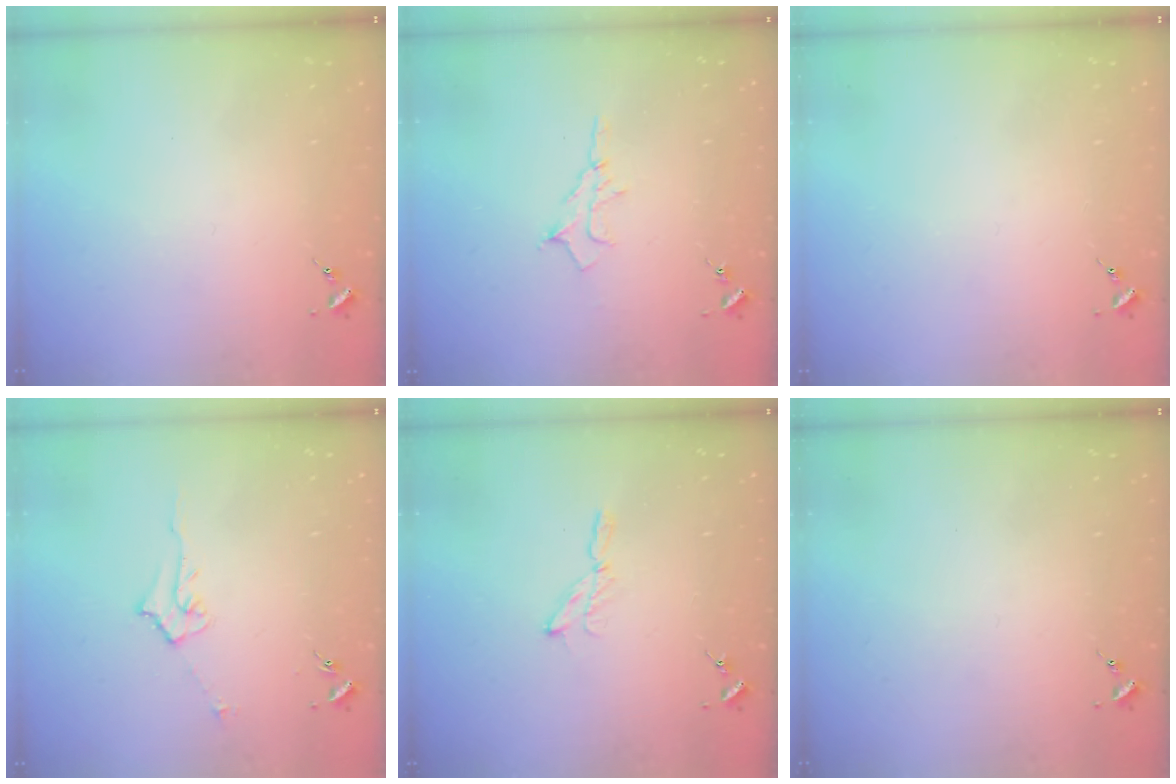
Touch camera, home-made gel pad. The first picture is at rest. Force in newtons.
{"total": 6.2, "press": 6.1, "slide": 0.8}
{"total": 0.0}
{"total": 5.1, "press": 5.0, "slide": 0.6}
{"total": 5.3, "press": 5.2, "slide": 0.6}
{"total": 0.0}